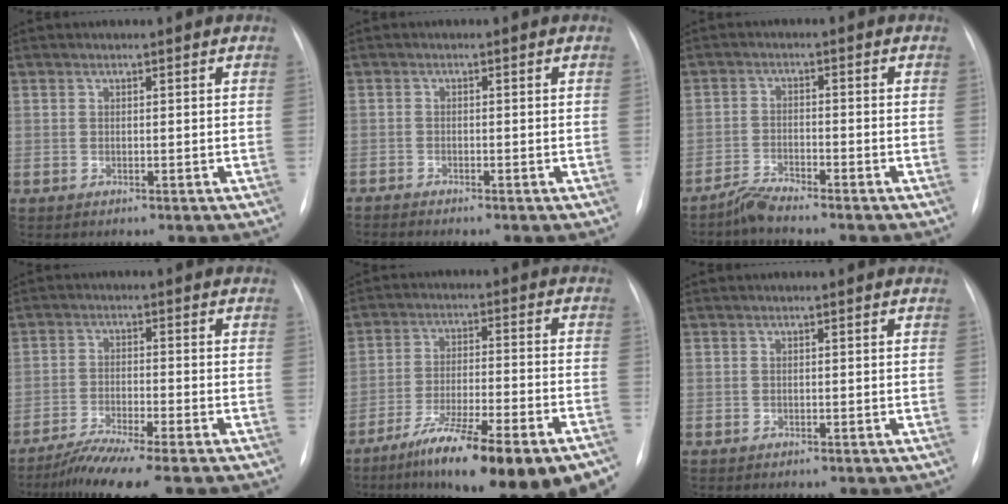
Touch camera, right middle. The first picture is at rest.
{"total": 1.8, "force": [-1.7, 0.1, 0.5], "torque": [-0.006, -0.002, -0.027]}
{"total": 3.2, "force": [-3.1, -0.3, 0.7], "torque": [-0.022, -0.016, -0.065]}
{"total": 7.7, "force": [-6.2, -0.5, 4.6], "torque": [-0.078, -0.026, -0.107]}
{"total": 20.7, "force": [-14.7, 2.5, 14.3], "torque": [-0.168, -0.009, -0.228]}
{"total": 0.0}